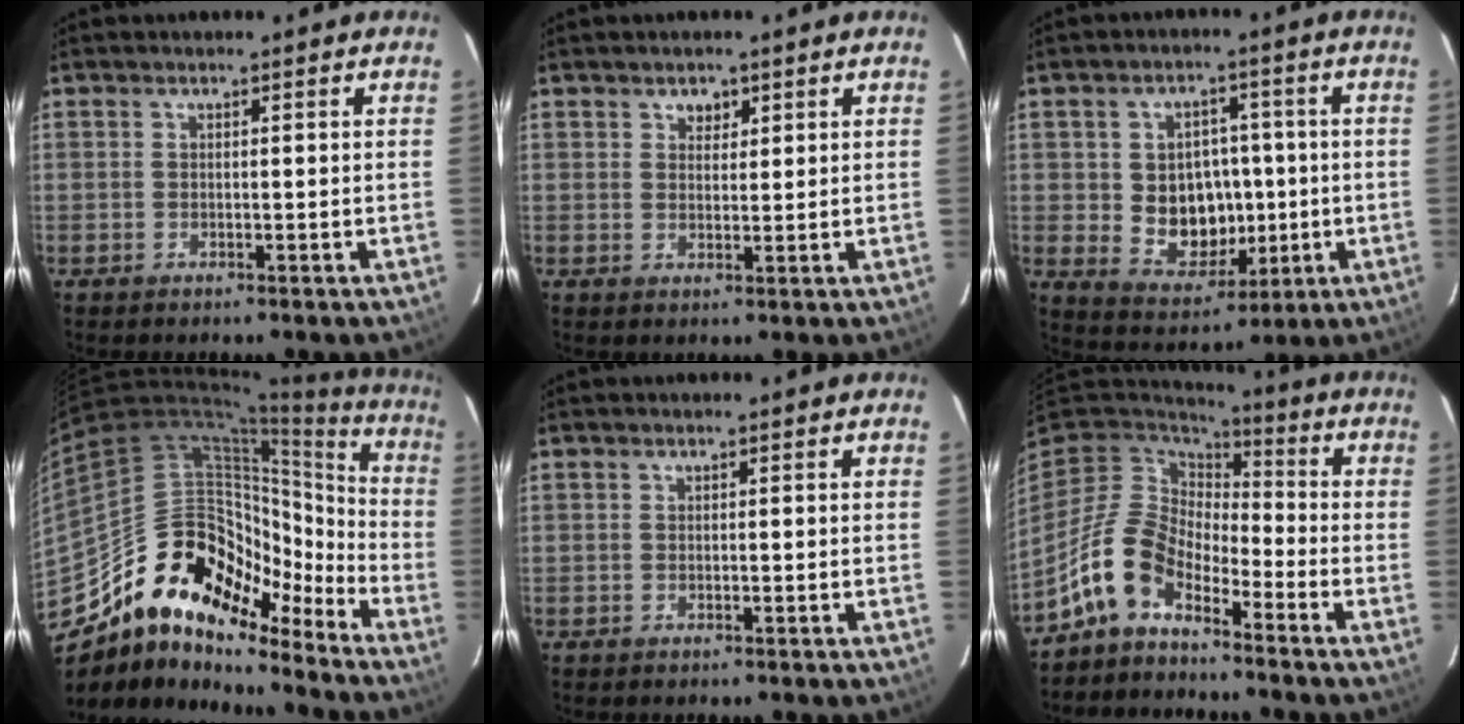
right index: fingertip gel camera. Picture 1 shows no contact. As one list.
[{"total": 2.2, "force": [1.3, 1.6, 0.7], "torque": [-0.005, 0.006, 0.022]}, {"total": 10.7, "force": [-0.7, 8.9, 5.9], "torque": [-0.121, 0.004, 0.012]}, {"total": 20.8, "force": [-14.6, 11.0, 10.0], "torque": [-0.174, 0.026, -0.254]}, {"total": 0.0}, {"total": 10.9, "force": [-7.2, 5.6, 6.0], "torque": [-0.124, 0.013, -0.149]}]